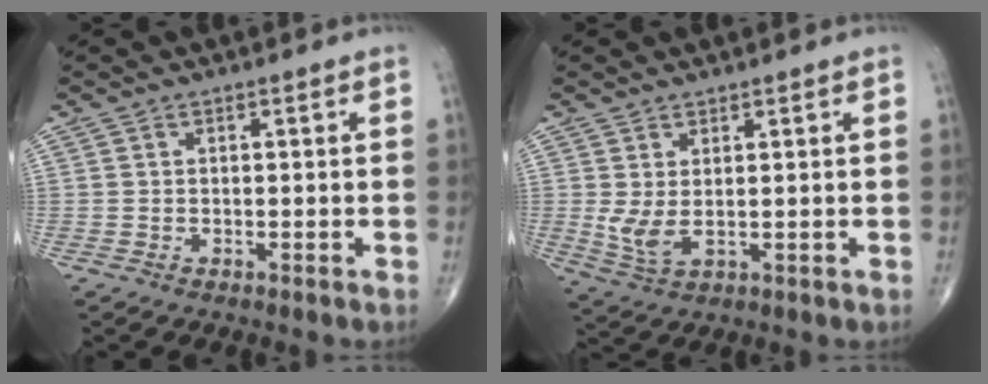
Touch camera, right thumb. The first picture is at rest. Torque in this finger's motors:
{"motor_torque": [0.58, 0.66, 0.33, 0.04, 0.02]}